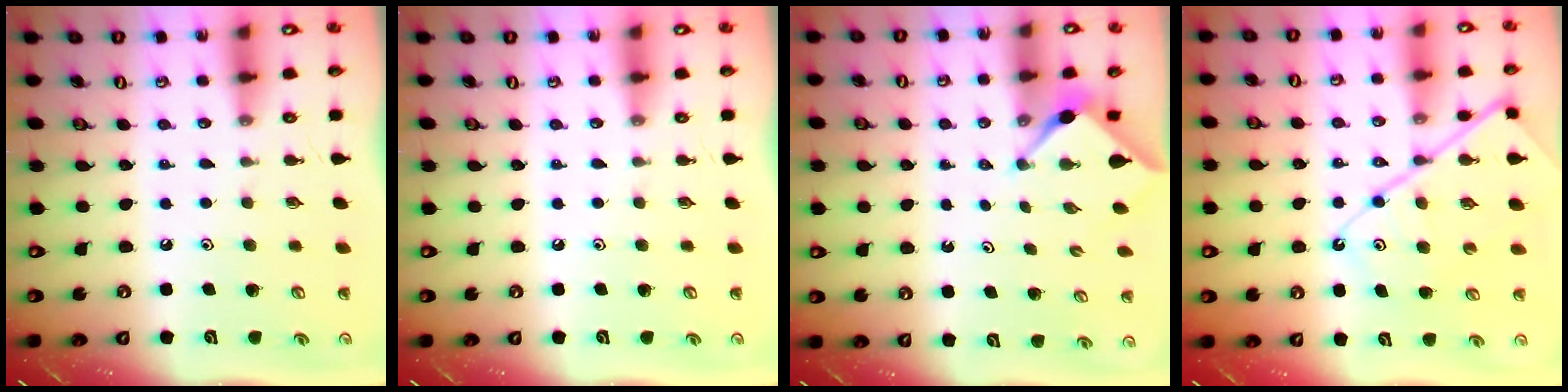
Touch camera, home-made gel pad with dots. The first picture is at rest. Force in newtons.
{"total": 0.0}
{"total": 2.9, "press": 2.9, "slide": 0.4}
{"total": 11.5, "press": 11.4, "slide": 1.3}